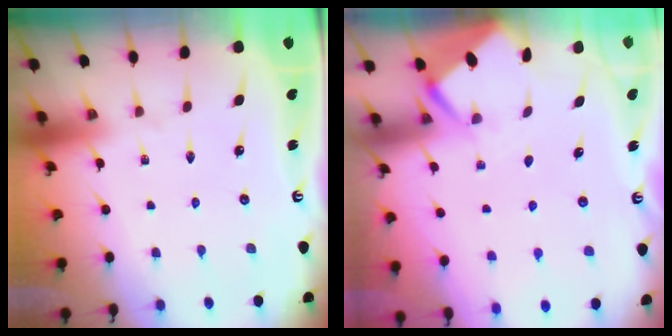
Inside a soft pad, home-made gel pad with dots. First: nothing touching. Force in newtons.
{"total": 2.7, "press": 2.6, "slide": 0.4}